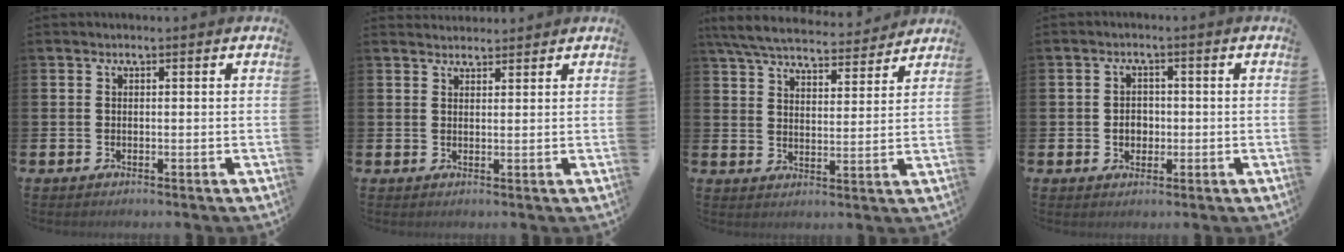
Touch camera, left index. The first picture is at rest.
{"total": 2.1, "force": [2.1, 0.6, 0.0], "torque": [0.011, -0.011, 0.035]}
{"total": 6.8, "force": [6.5, 1.4, 1.8], "torque": [-0.053, -0.042, 0.112]}
{"total": 2.5, "force": [-0.4, 2.1, 1.2], "torque": [-0.005, -0.002, -0.016]}